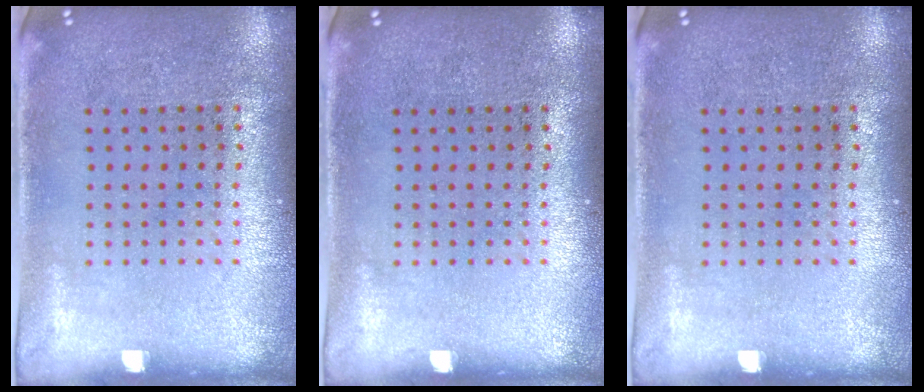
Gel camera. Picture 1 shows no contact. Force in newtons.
{"total": 0.0}
{"total": 0.0}